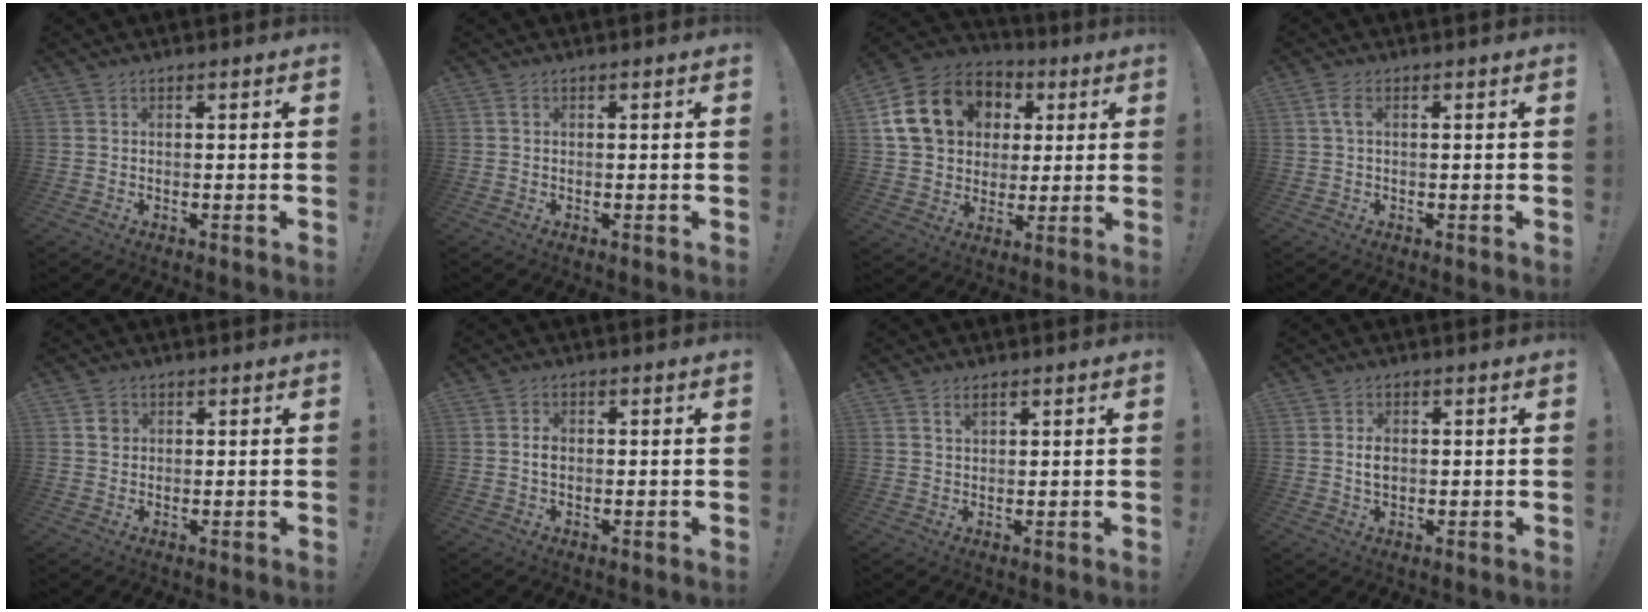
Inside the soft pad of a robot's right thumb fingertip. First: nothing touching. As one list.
[{"total": 0.8, "force": [0.2, 0.5, 0.6], "torque": [-0.008, 0.002, 0.003]}, {"total": 19.3, "force": [6.1, 15.2, 10.2], "torque": [-0.167, -0.005, 0.132]}, {"total": 2.8, "force": [0.6, 1.0, 2.6], "torque": [-0.055, 0.007, 0.013]}, {"total": 2.0, "force": [0.6, 1.9, 0.4], "torque": [0.011, -0.005, 0.008]}, {"total": 2.0, "force": [0.1, 1.5, 1.3], "torque": [-0.011, 0.001, -0.003]}, {"total": 2.1, "force": [1.3, 1.2, 1.2], "torque": [-0.009, -0.006, 0.022]}, {"total": 3.4, "force": [0.3, 2.3, 2.5], "torque": [-0.025, -0.002, 0.001]}]